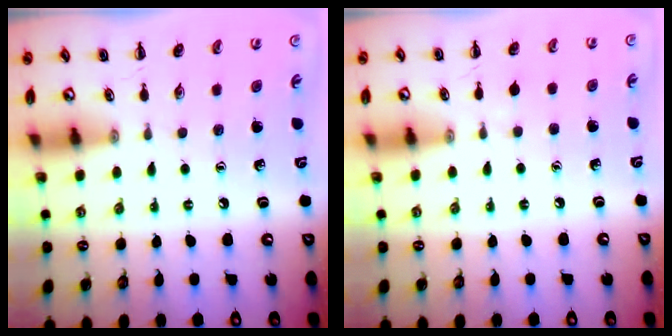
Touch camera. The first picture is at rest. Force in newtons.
{"total": 2.3, "press": 2.0, "slide": 1.0}